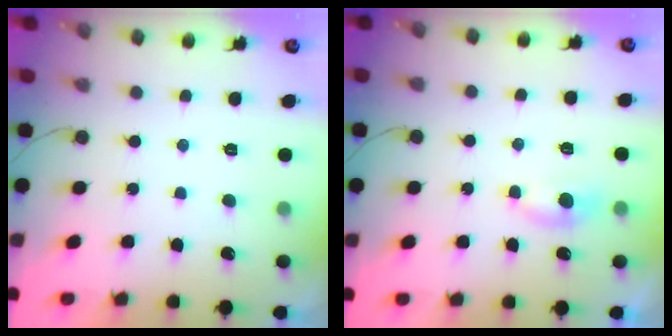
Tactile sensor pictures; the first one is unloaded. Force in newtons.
{"total": 5.0, "press": 4.9, "slide": 0.4}